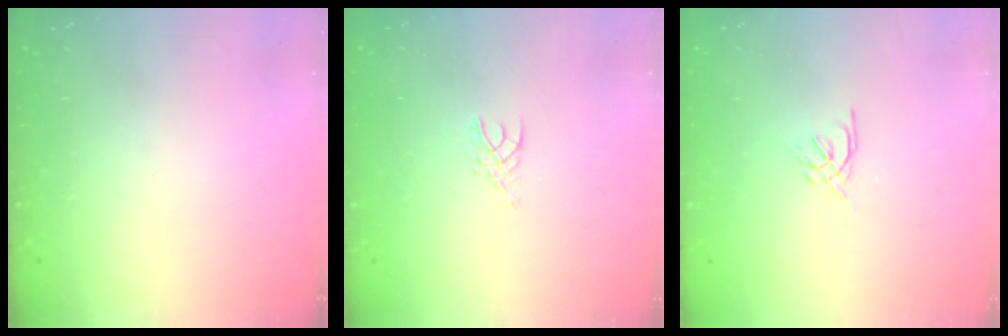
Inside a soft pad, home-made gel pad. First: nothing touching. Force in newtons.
{"total": 2.5, "press": 2.5, "slide": 0.2}
{"total": 1.3, "press": 1.1, "slide": 0.6}